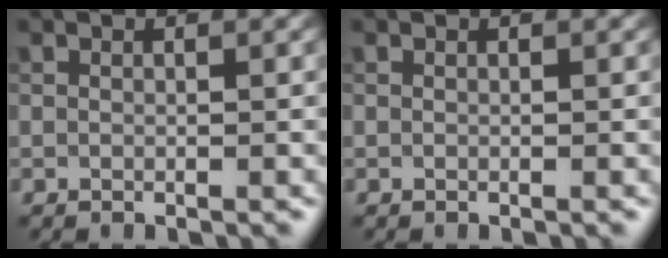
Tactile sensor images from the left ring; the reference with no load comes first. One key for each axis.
{"total": 0.0}